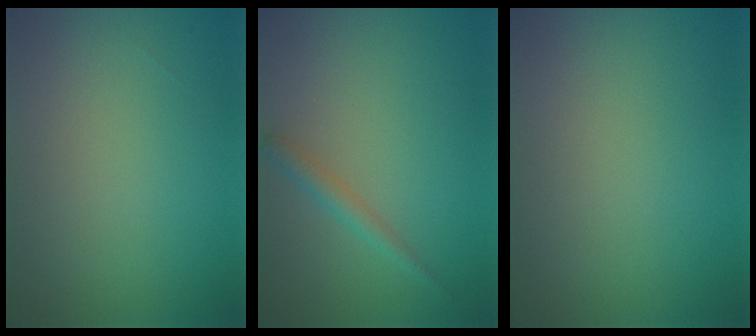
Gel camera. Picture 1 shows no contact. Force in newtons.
{"total": 1.6, "press": 1.6, "slide": 0.0}
{"total": 0.0}